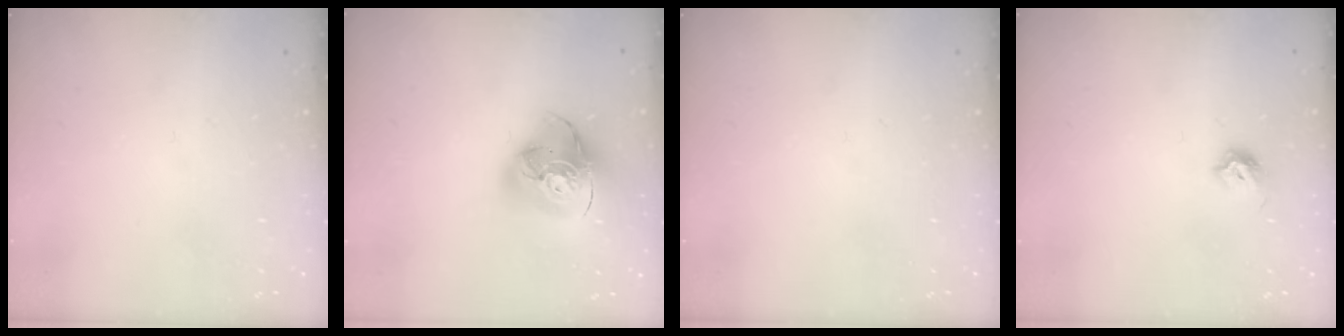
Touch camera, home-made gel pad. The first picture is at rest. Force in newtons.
{"total": 19.0, "press": 18.8, "slide": 2.2}
{"total": 0.0}
{"total": 6.8, "press": 6.8, "slide": 1.0}